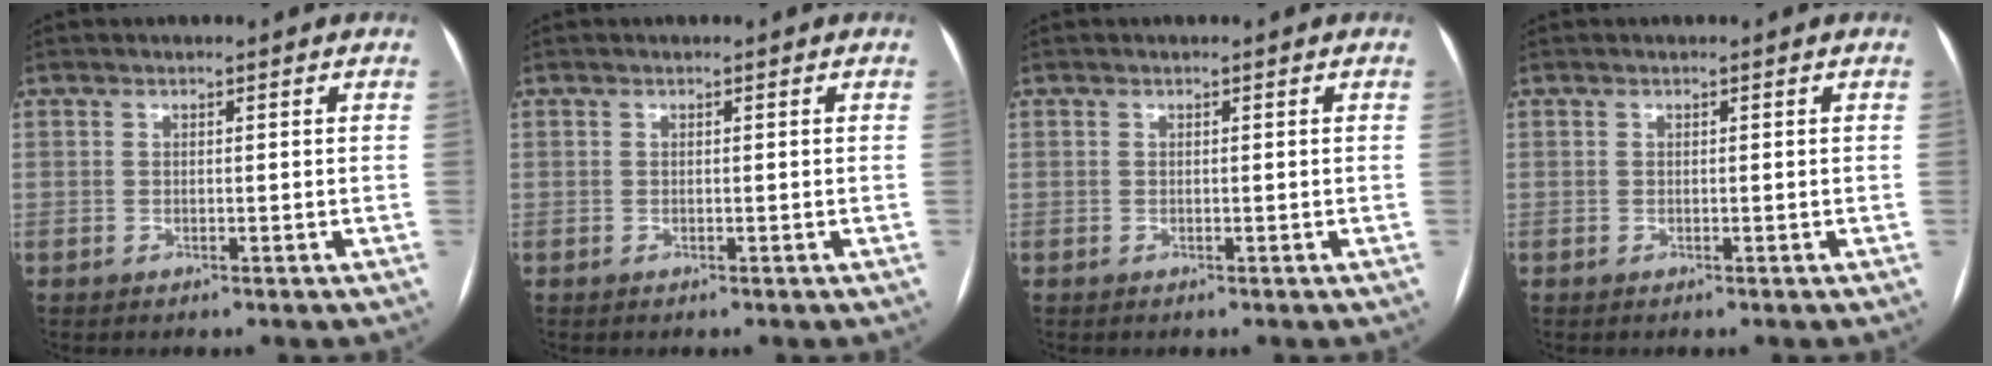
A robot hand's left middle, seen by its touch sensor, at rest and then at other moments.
{"total": 0.0}
{"total": 0.0}
{"total": 0.0}